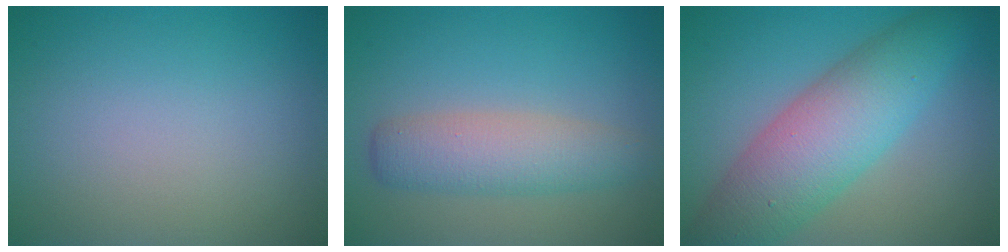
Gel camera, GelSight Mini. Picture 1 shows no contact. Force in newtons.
{"total": 4.2, "press": 4.2, "slide": 0.1}
{"total": 8.2, "press": 8.2, "slide": 0.2}